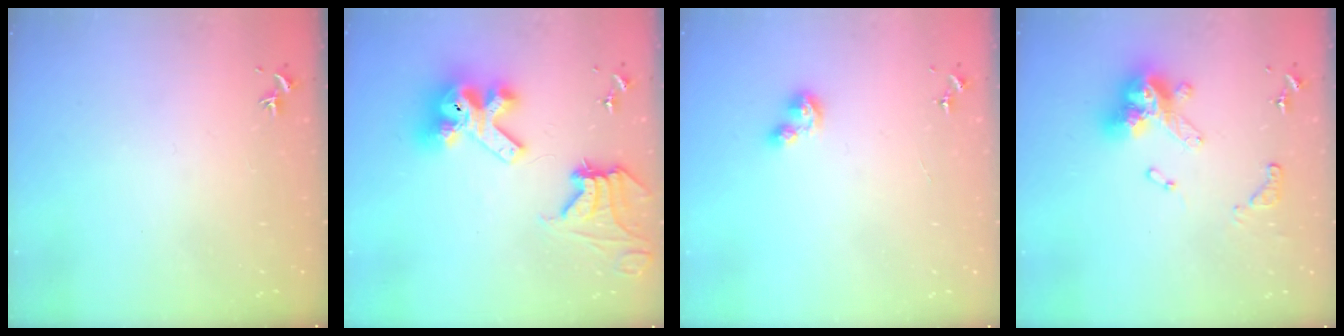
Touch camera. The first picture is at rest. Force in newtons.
{"total": 15.7, "press": 15.6, "slide": 1.8}
{"total": 6.1, "press": 6.1, "slide": 0.8}
{"total": 15.9, "press": 15.9, "slide": 1.1}